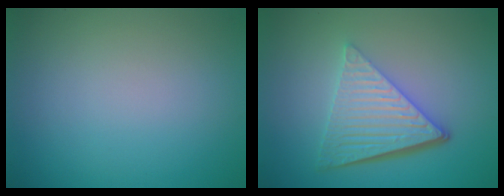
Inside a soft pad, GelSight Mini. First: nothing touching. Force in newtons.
{"total": 6.5, "press": 4.3, "slide": 4.9}